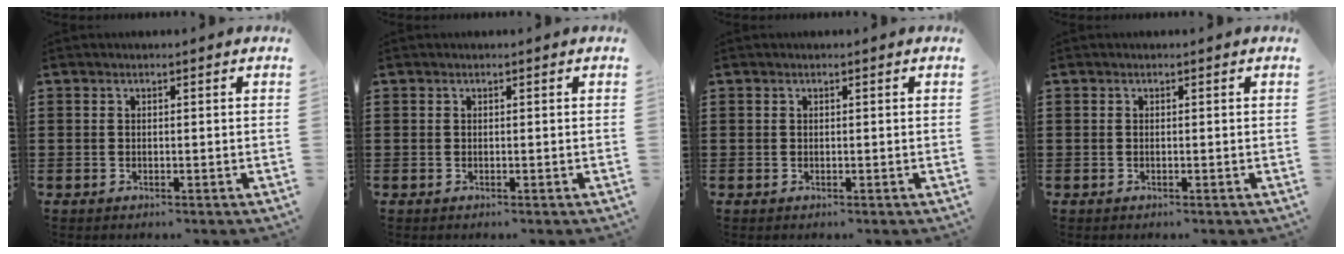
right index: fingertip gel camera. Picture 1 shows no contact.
{"total": 0.0}
{"total": 0.0}
{"total": 0.0}